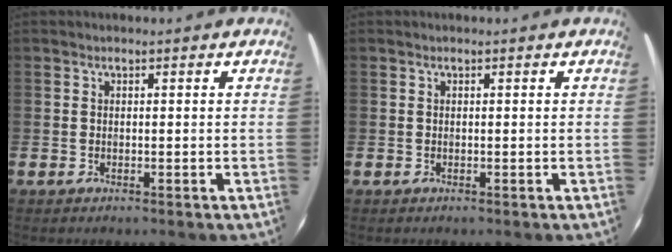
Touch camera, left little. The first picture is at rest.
{"total": 0.0}